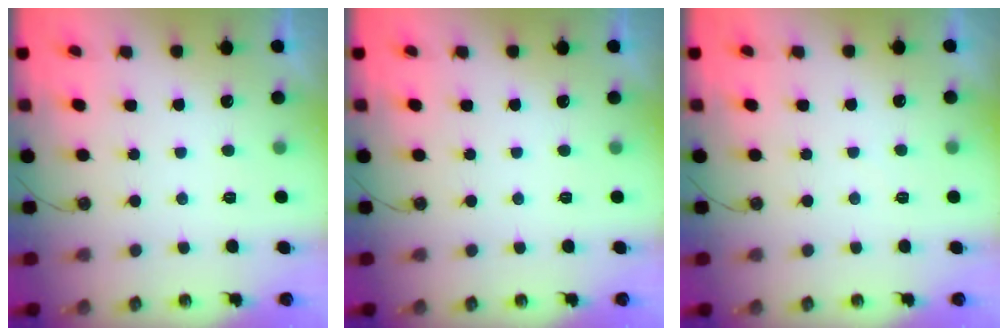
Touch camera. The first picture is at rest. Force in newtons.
{"total": 0.0}
{"total": 2.3, "press": 2.3, "slide": 0.4}